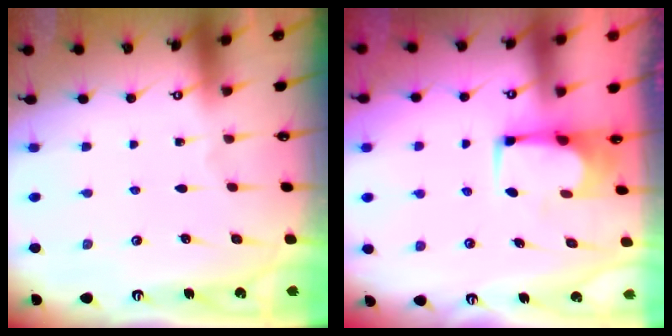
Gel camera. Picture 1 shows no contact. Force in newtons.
{"total": 1.8, "press": 1.7, "slide": 0.3}